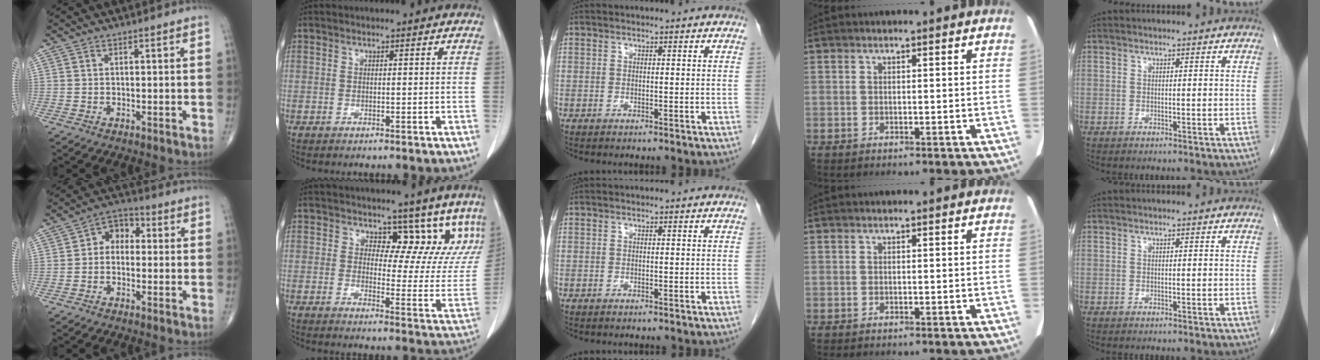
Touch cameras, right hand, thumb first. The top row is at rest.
{"thumb": {"total": 5.6, "force": [-0.1, 4.2, 3.7], "torque": [-0.031, 0.023, -0.019]}, "index": {"total": 11.5, "force": [9.0, 5.6, 4.5], "torque": [-0.016, -0.029, 0.094]}}